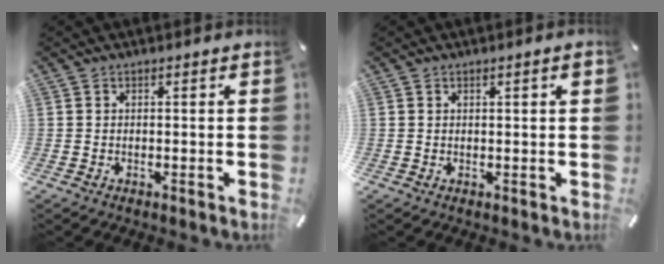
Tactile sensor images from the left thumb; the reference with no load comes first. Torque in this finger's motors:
{"motor_torque": [0.12, -0.01, 0.20, -0.08, 0.07]}